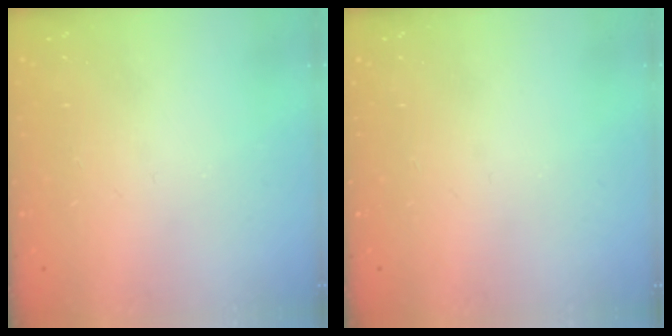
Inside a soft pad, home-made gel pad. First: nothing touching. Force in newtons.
{"total": 0.0}